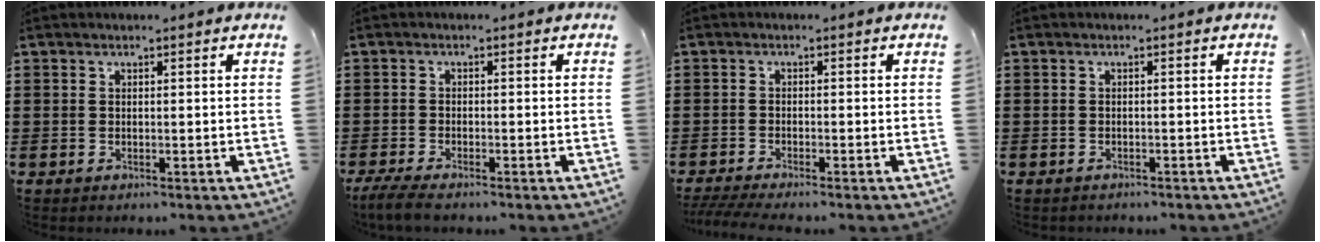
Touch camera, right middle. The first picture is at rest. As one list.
[{"total": 2.8, "force": [-2.5, 0.1, 1.3], "torque": [-0.038, -0.011, -0.052]}, {"total": 2.3, "force": [-2.0, -0.1, 0.9], "torque": [-0.031, -0.008, -0.044]}, {"total": 0.8, "force": [-0.8, 0.1, 0.0], "torque": [-0.004, -0.001, -0.016]}]